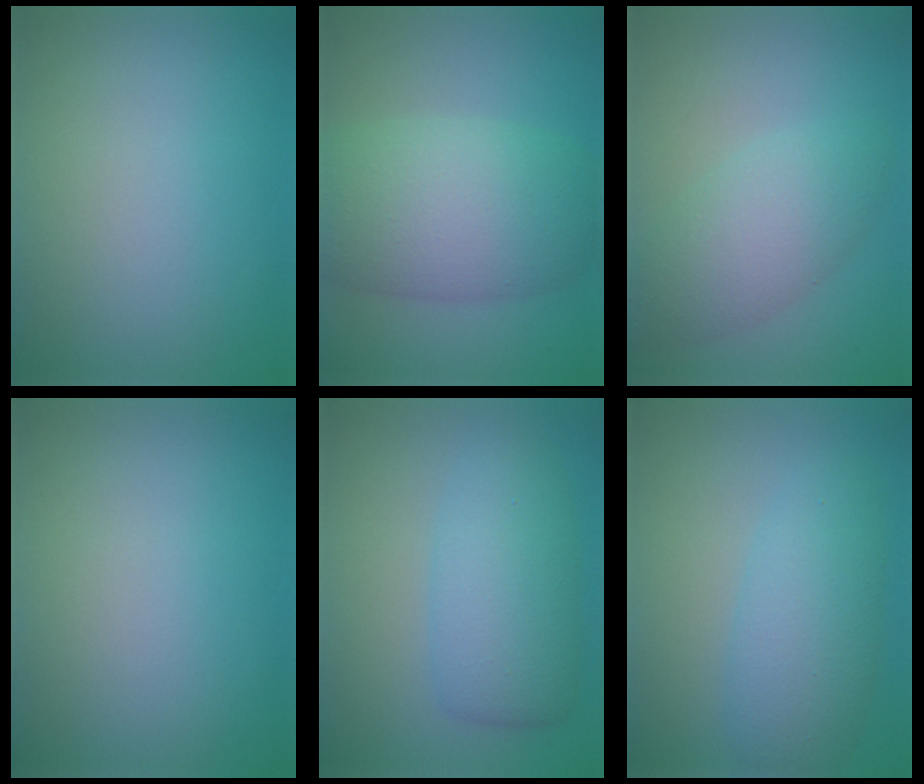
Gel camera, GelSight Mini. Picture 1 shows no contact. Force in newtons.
{"total": 8.5, "press": 8.5, "slide": 0.4}
{"total": 4.5, "press": 4.5, "slide": 0.0}
{"total": 0.0}
{"total": 5.4, "press": 5.4, "slide": 0.3}
{"total": 4.7, "press": 4.7, "slide": 0.1}